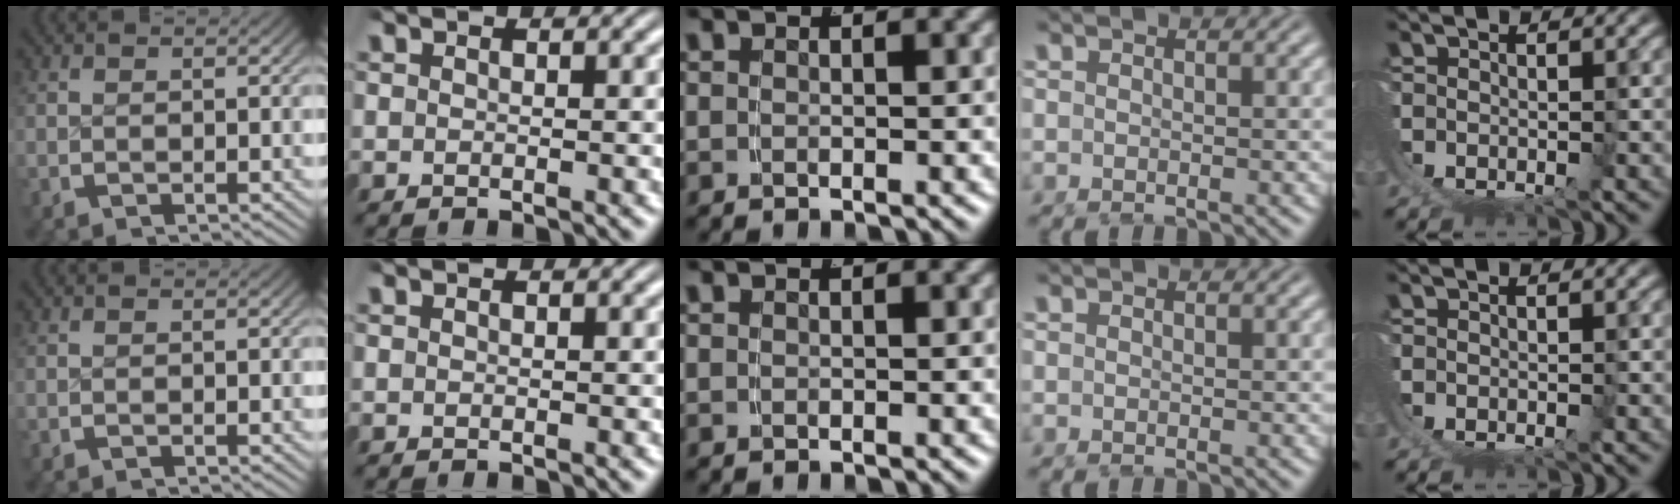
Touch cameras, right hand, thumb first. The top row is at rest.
{}